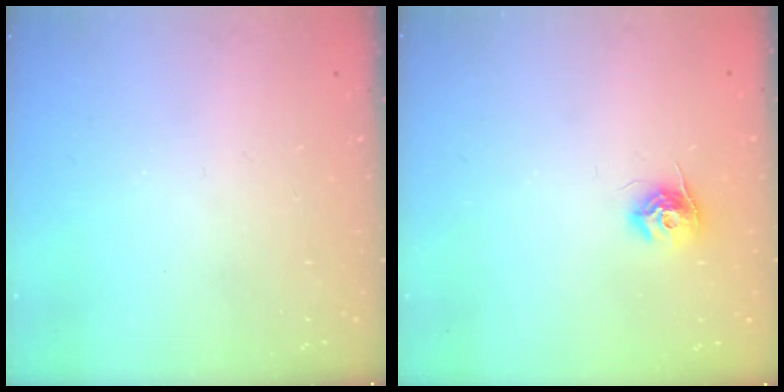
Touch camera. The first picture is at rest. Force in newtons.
{"total": 8.6, "press": 8.6, "slide": 0.2}